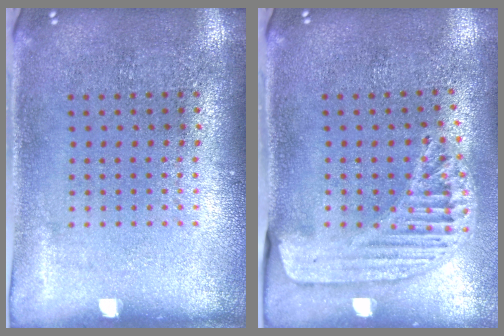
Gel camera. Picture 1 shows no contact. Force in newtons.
{"total": 1.5, "press": 1.5, "slide": 0.2}